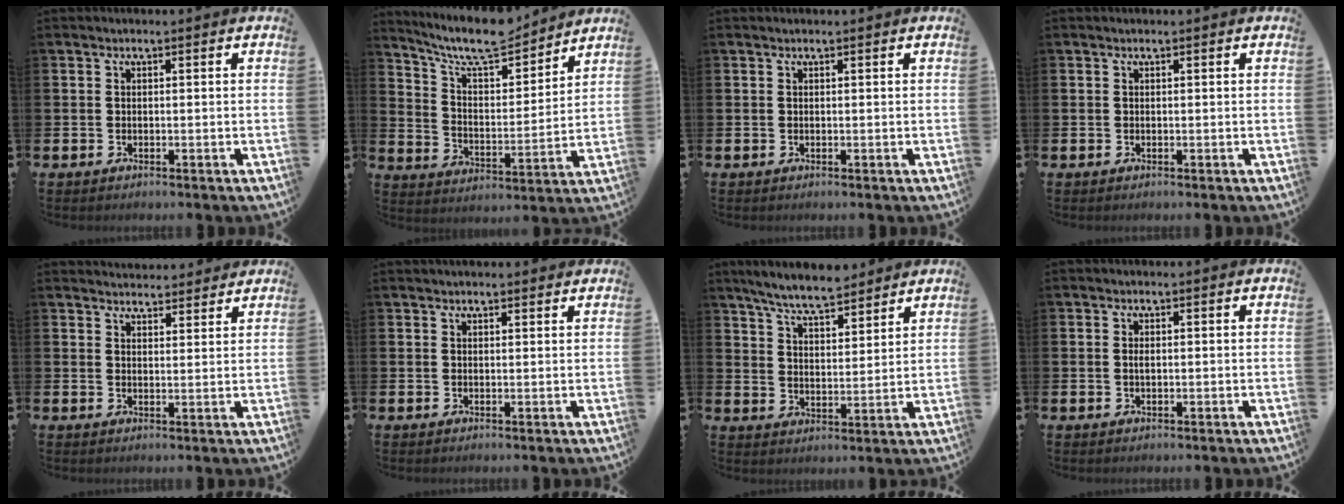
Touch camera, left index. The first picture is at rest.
{"total": 9.4, "force": [8.6, 1.9, 3.1], "torque": [-0.092, -0.056, 0.152]}
{"total": 0.0}
{"total": 0.0}
{"total": 3.2, "force": [3.2, 0.5, -0.4], "torque": [0.013, -0.024, 0.057]}
{"total": 1.1, "force": [1.1, 0.2, 0.0], "torque": [0.012, -0.005, 0.017]}
{"total": 6.9, "force": [6.5, 1.1, 2.1], "torque": [-0.069, -0.026, 0.119]}
{"total": 0.7, "force": [0.0, 0.3, 0.6], "torque": [-0.011, 0.000, -0.001]}